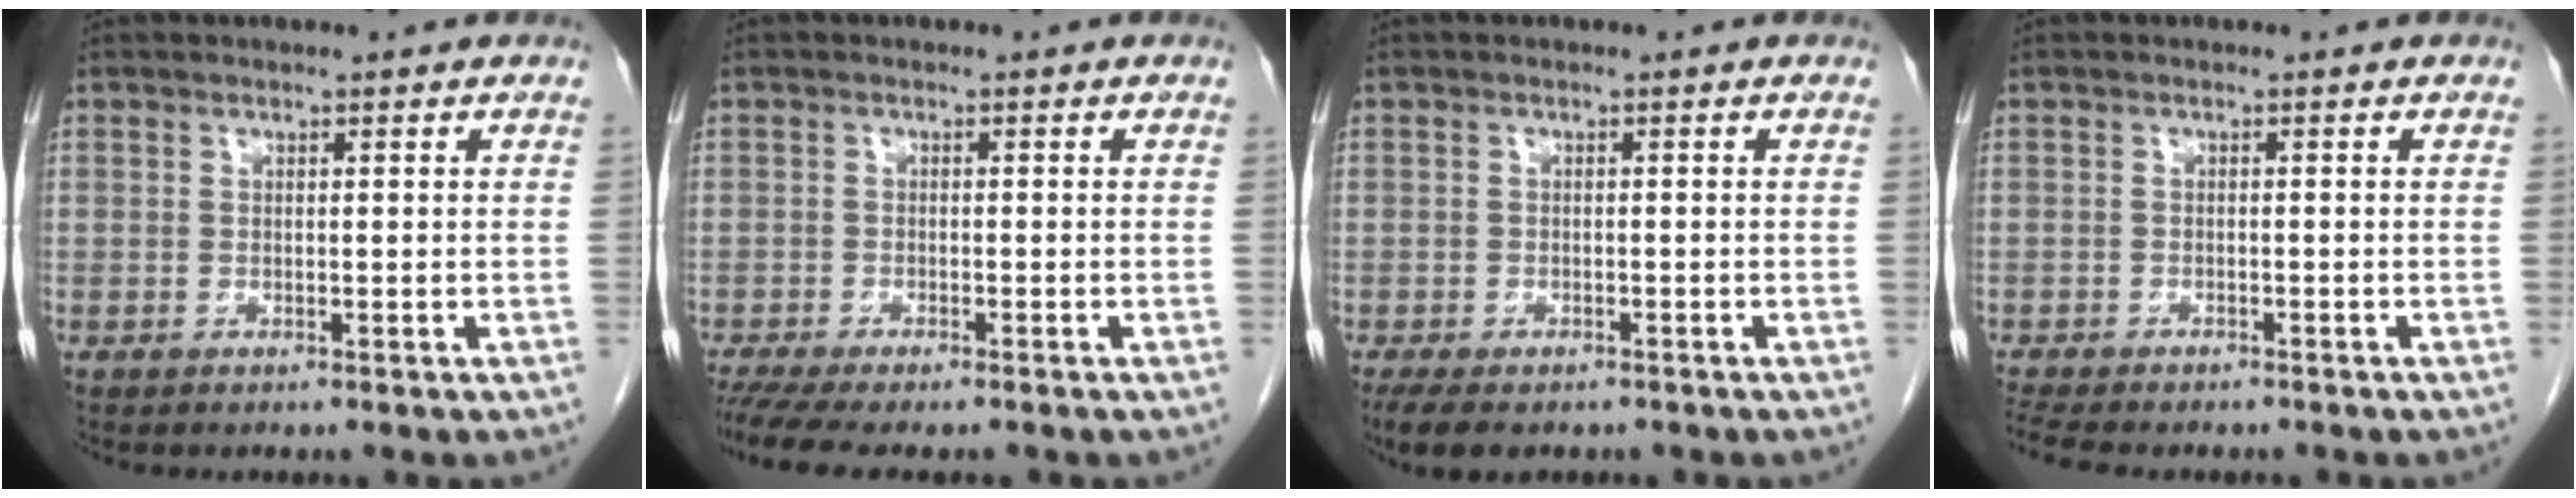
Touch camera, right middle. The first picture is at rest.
{"total": 6.9, "force": [-5.7, 1.0, 3.7], "torque": [-0.055, -0.014, -0.091]}
{"total": 6.1, "force": [-4.6, 2.6, 3.0], "torque": [-0.050, -0.012, -0.067]}
{"total": 7.4, "force": [-6.3, 1.9, 3.3], "torque": [-0.054, -0.007, -0.092]}